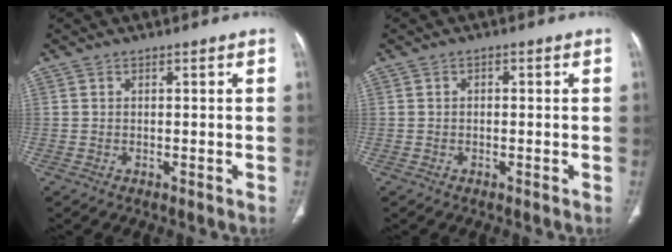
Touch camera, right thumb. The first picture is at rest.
{"total": 0.8, "force": [0.0, 0.5, 0.5], "torque": [-0.006, 0.003, -0.002]}